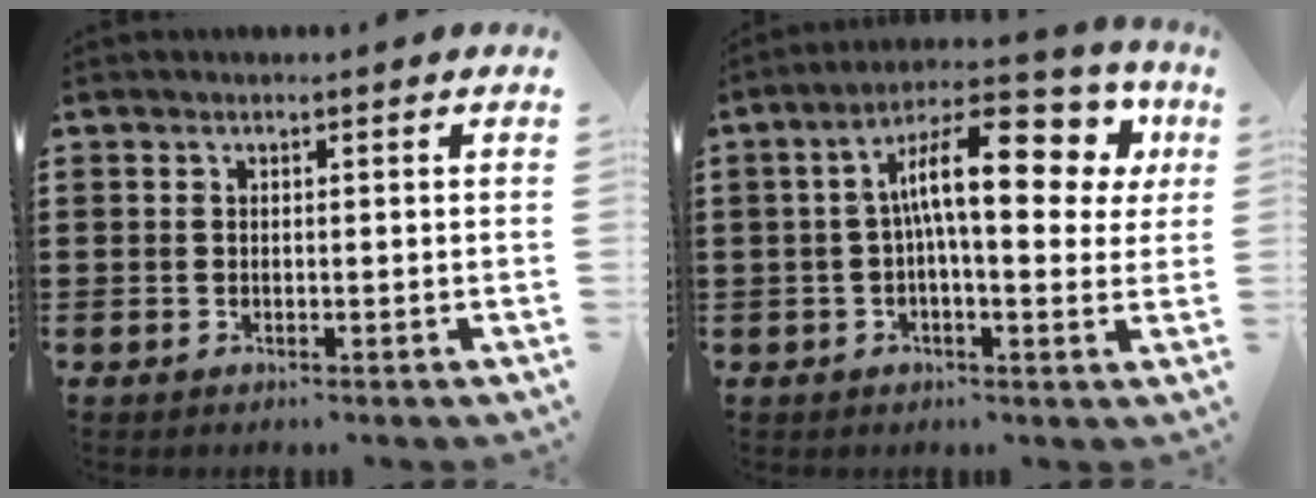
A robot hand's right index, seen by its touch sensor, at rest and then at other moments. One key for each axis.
{"total": 15.3, "fx": 4.3, "fy": 5.1, "fz": 13.7, "tx": -0.223, "ty": 0.002, "tz": 0.068}